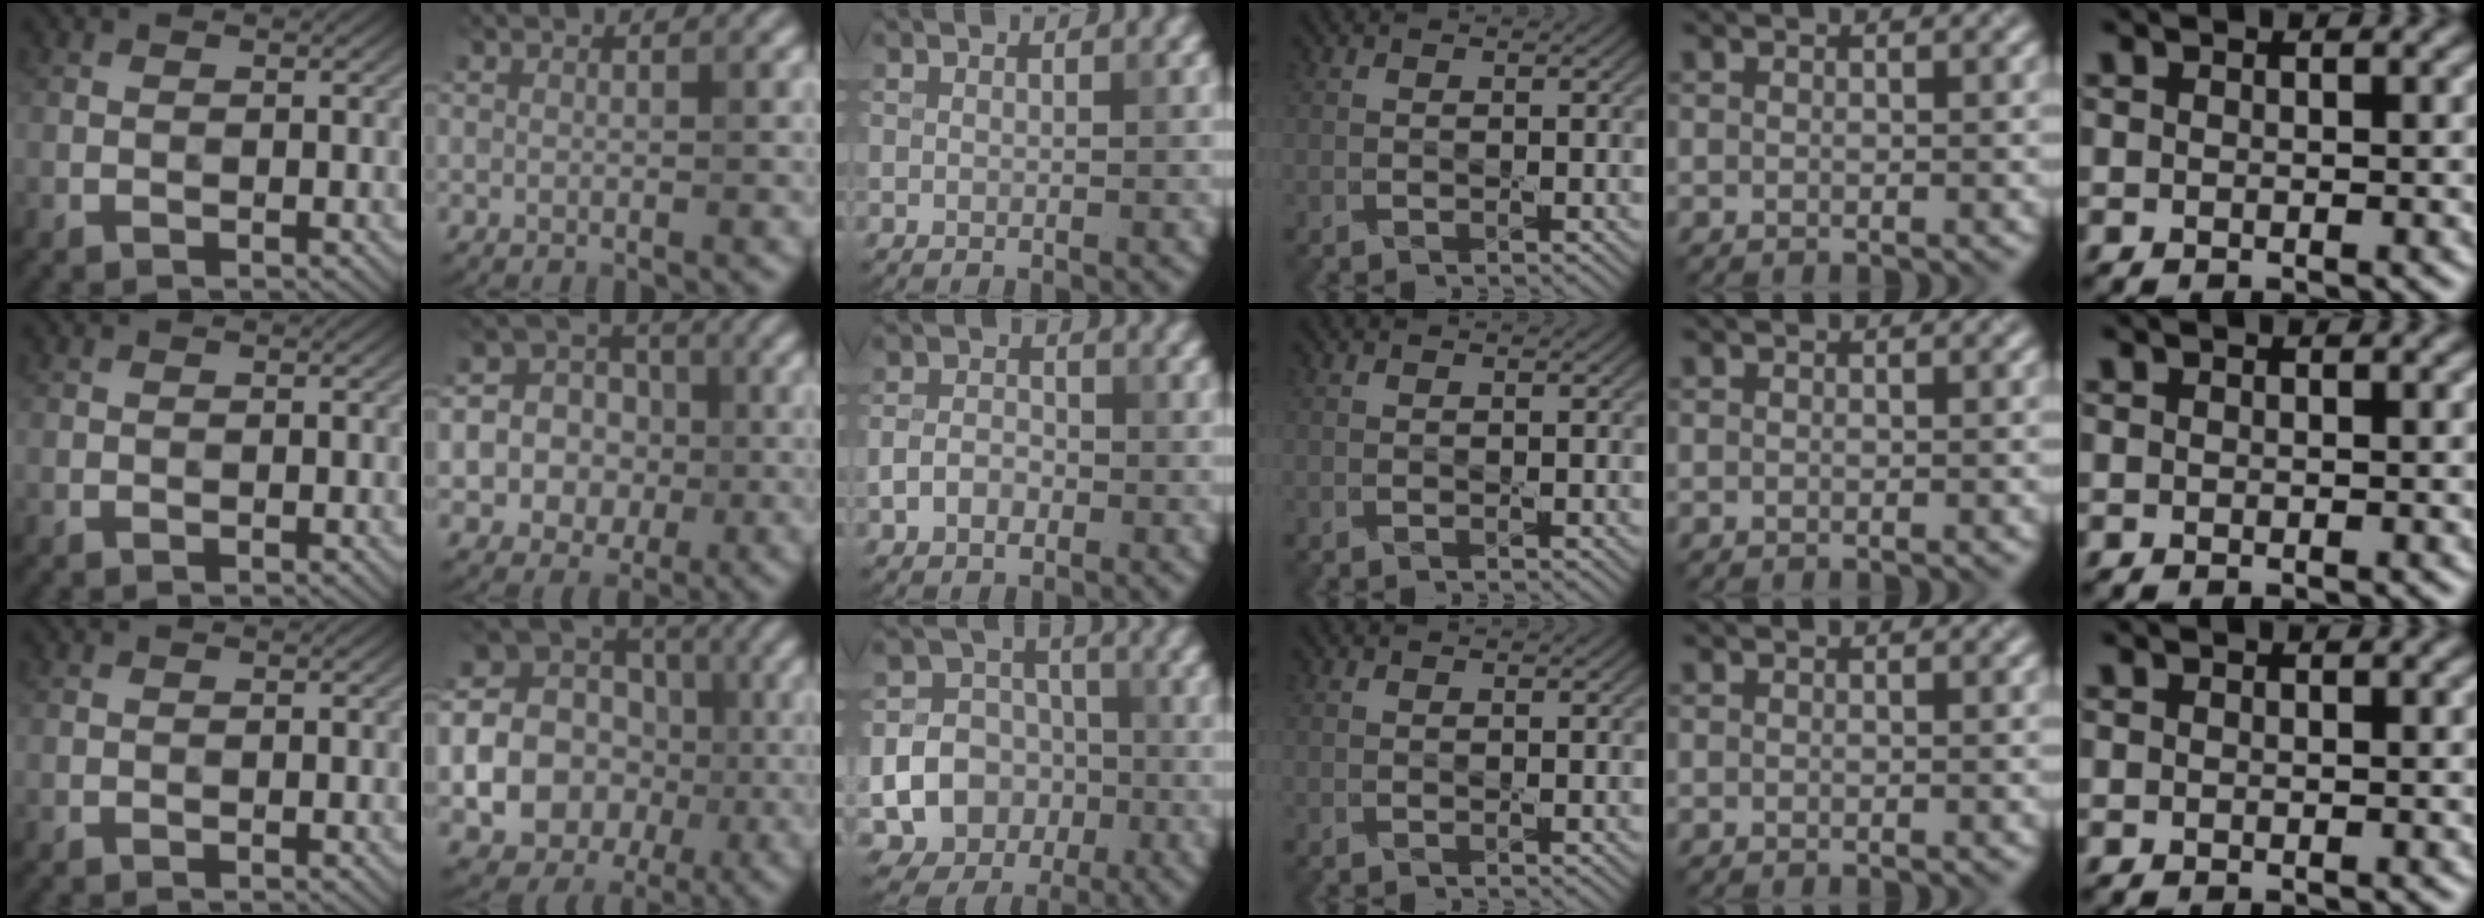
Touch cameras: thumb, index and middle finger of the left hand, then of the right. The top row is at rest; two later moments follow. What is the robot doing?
{"motion": "press", "object": "gel pad"}